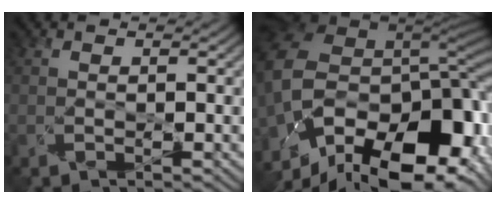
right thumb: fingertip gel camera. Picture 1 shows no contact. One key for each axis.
{"total": 19.3, "fx": -6.7, "fy": 12.5, "fz": 13.1, "tx": -0.236, "ty": -0.022, "tz": -0.082}